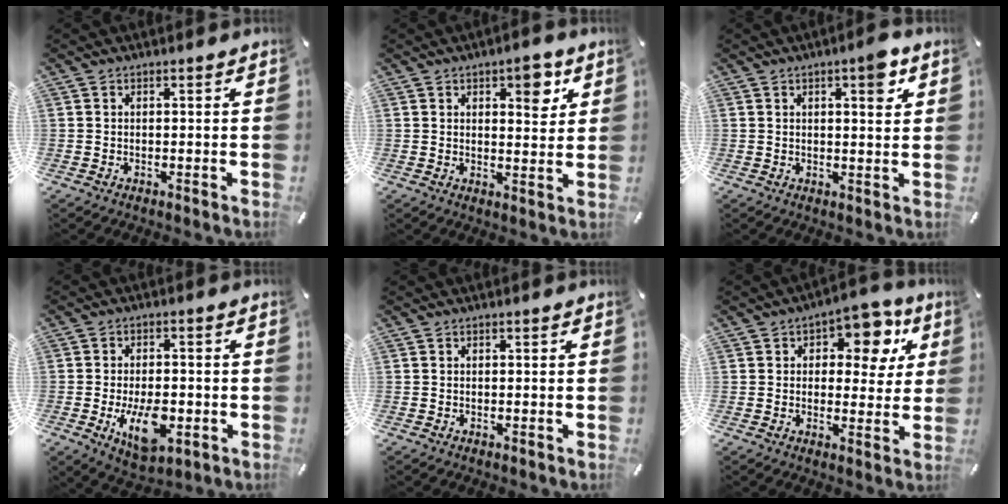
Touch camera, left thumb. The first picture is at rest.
{"total": 6.6, "force": [3.3, 3.4, 4.5], "torque": [-0.034, -0.021, 0.046]}
{"total": 5.7, "force": [2.6, 1.8, 4.7], "torque": [-0.059, -0.010, 0.034]}
{"total": 11.1, "force": [-3.1, 6.1, 8.8], "torque": [-0.150, -0.007, -0.051]}
{"total": 0.0}
{"total": 10.4, "force": [4.7, 6.4, 6.7], "torque": [-0.066, -0.031, 0.072]}